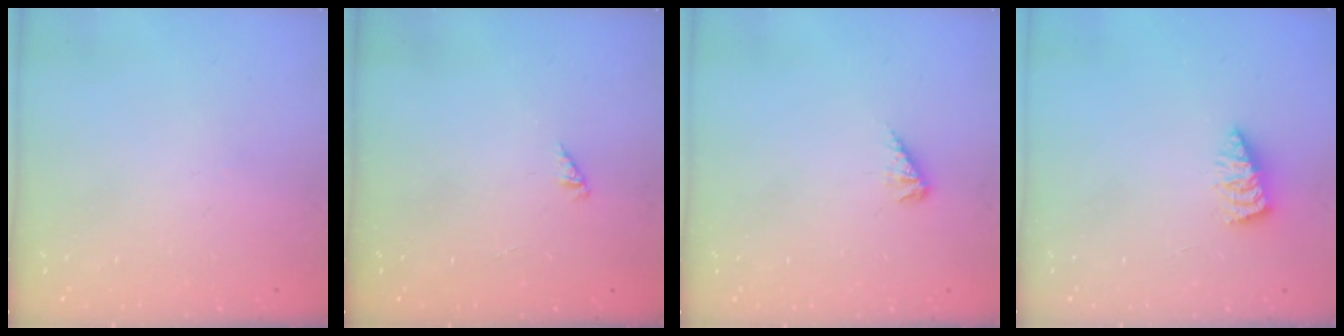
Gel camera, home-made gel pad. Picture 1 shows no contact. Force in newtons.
{"total": 0.0}
{"total": 3.2, "press": 3.2, "slide": 0.5}
{"total": 2.8, "press": 2.7, "slide": 0.3}